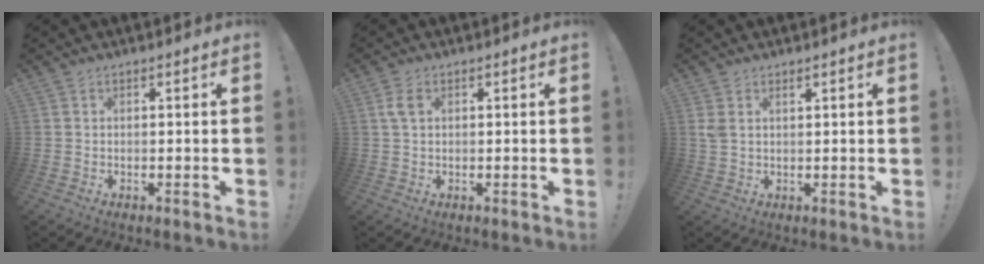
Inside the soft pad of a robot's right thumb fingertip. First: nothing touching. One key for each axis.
{"total": 3.5, "fx": 1.3, "fy": 1.9, "fz": 2.6, "tx": -0.045, "ty": 0.001, "tz": 0.023}
{"total": 2.5, "fx": 1.5, "fy": 1.2, "fz": 1.6, "tx": -0.030, "ty": -0.002, "tz": 0.028}